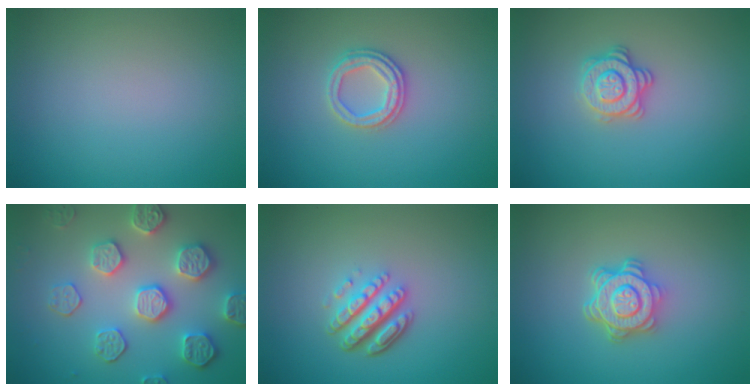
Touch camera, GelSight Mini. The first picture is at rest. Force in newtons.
{"total": 2.5, "press": 2.4, "slide": 0.6}
{"total": 2.8, "press": 2.6, "slide": 1.1}
{"total": 5.5, "press": 5.1, "slide": 2.2}
{"total": 4.9, "press": 3.5, "slide": 3.4}
{"total": 4.5, "press": 3.4, "slide": 3.0}